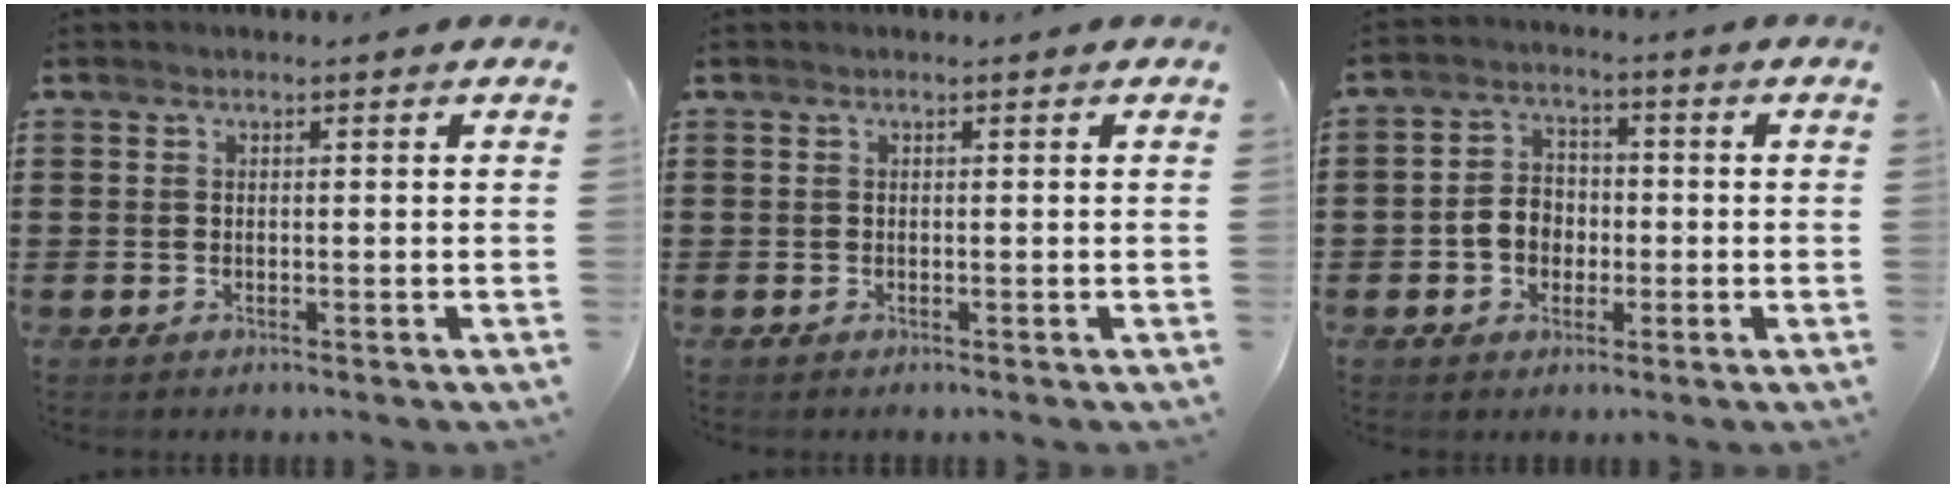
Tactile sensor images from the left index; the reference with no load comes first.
{"total": 0.0}
{"total": 4.8, "force": [-1.2, 3.8, 2.5], "torque": [-0.056, 0.012, -0.026]}